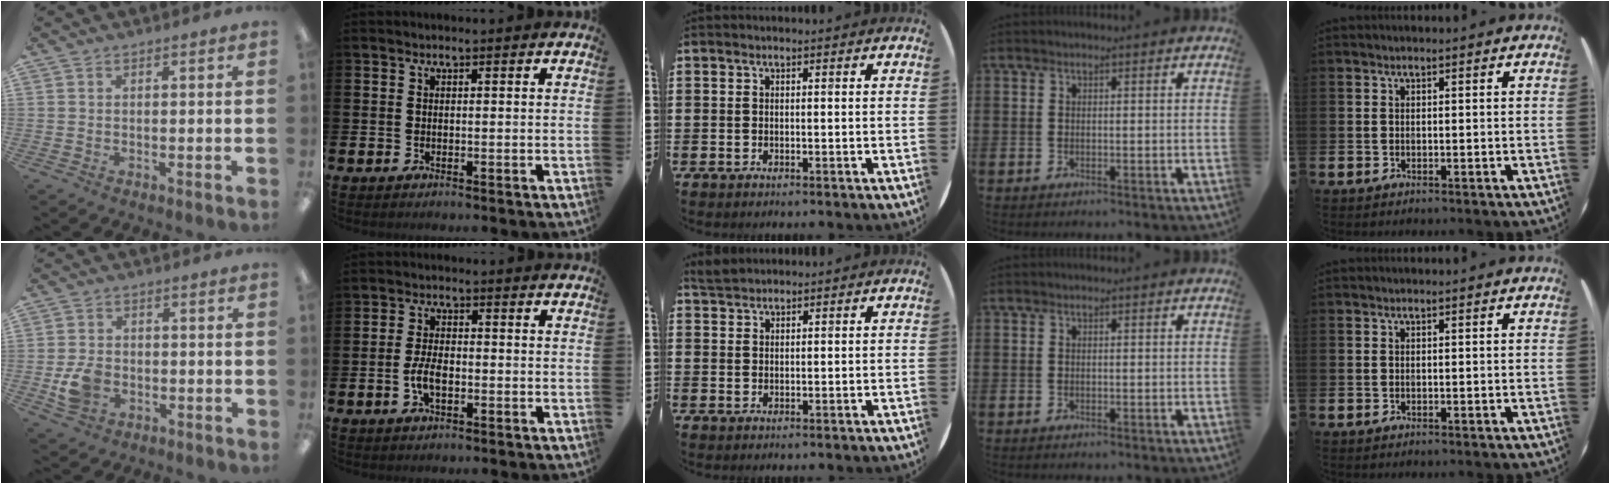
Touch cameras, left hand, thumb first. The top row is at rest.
{"thumb": {"total": 6.5, "force": [-1.6, 5.1, 3.8], "torque": [-0.065, 0.002, -0.031]}, "index": {"total": 4.0, "force": [-1.0, 1.9, 3.4], "torque": [-0.061, 0.001, -0.020]}, "middle": {"total": 2.1, "force": [2.0, 0.5, 0.3], "torque": [-0.001, 0.002, 0.037]}}